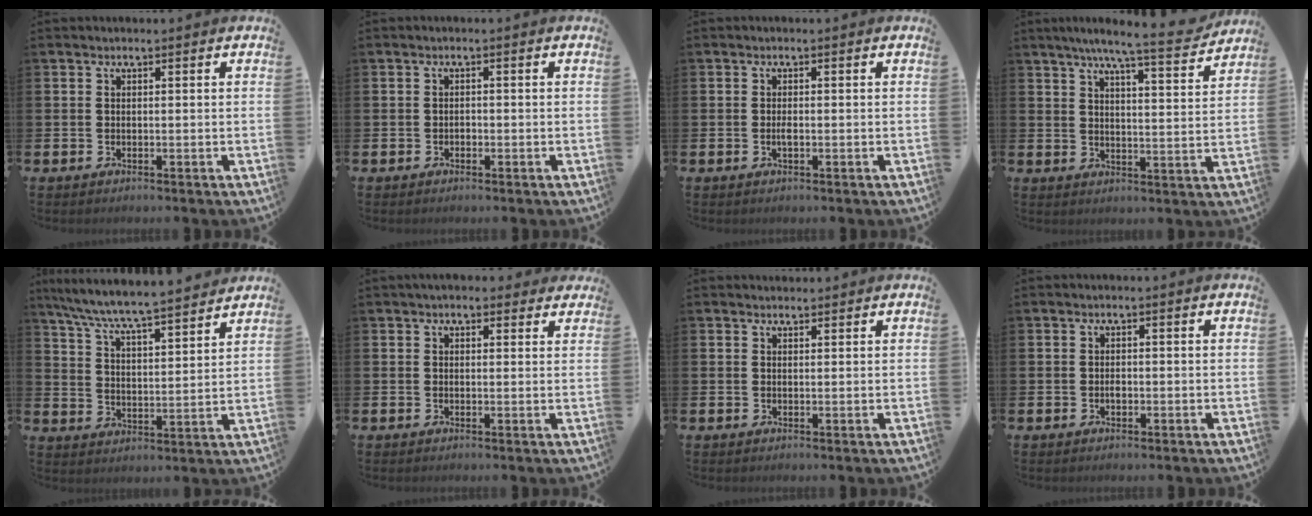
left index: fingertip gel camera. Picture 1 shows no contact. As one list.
[{"total": 0.7, "force": [-0.4, 0.6, 0.2], "torque": [-0.004, 0.001, -0.009]}, {"total": 1.1, "force": [-0.2, 0.4, 1.1], "torque": [-0.018, -0.001, -0.005]}, {"total": 7.7, "force": [7.0, 0.1, 3.3], "torque": [-0.072, -0.039, 0.120]}, {"total": 7.3, "force": [7.0, 0.0, 2.1], "torque": [-0.076, -0.053, 0.121]}, {"total": 2.4, "force": [2.1, 1.0, 0.4], "torque": [-0.005, -0.003, 0.036]}, {"total": 1.0, "force": [1.0, 0.3, 0.0], "torque": [0.006, -0.001, 0.017]}, {"total": 1.0, "force": [-0.2, 0.6, 0.7], "torque": [-0.013, 0.001, -0.006]}]